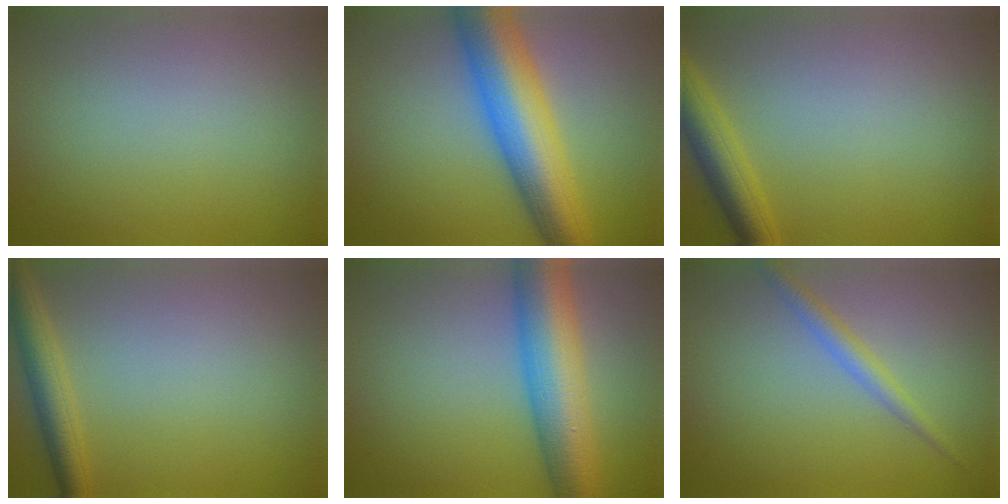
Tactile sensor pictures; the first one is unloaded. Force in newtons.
{"total": 10.2, "press": 10.2, "slide": 0.4}
{"total": 3.7, "press": 3.7, "slide": 0.3}
{"total": 3.2, "press": 3.2, "slide": 0.1}
{"total": 9.3, "press": 9.3, "slide": 0.2}
{"total": 1.8, "press": 1.8, "slide": 0.0}